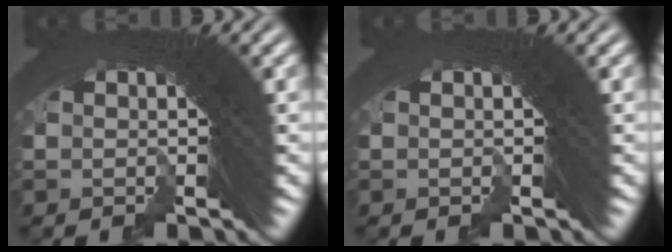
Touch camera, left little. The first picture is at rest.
{"total": 0.0}